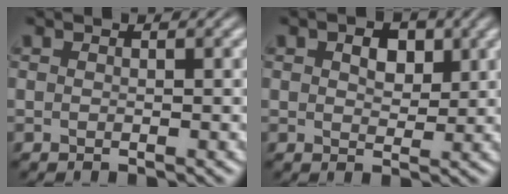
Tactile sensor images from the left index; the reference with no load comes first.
{"total": 3.0, "force": [1.1, 1.9, 2.0], "torque": [-0.036, 0.003, 0.015]}